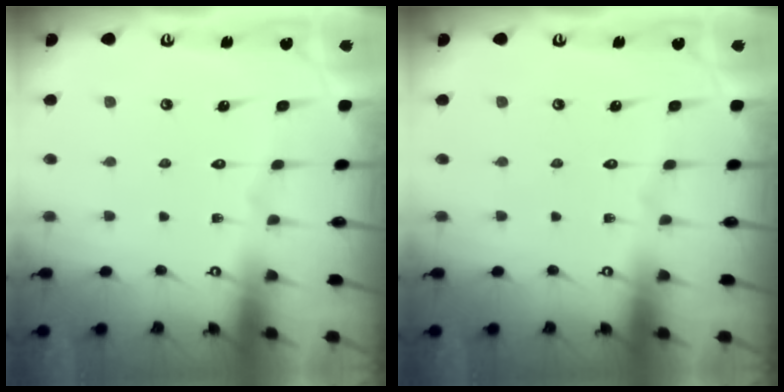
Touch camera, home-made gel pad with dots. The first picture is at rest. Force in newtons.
{"total": 0.0}